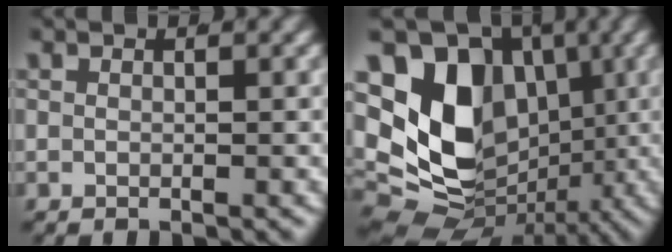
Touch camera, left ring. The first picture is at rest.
{"total": 18.0, "force": [0.8, 13.9, 11.4], "torque": [-0.201, -0.042, 0.020]}